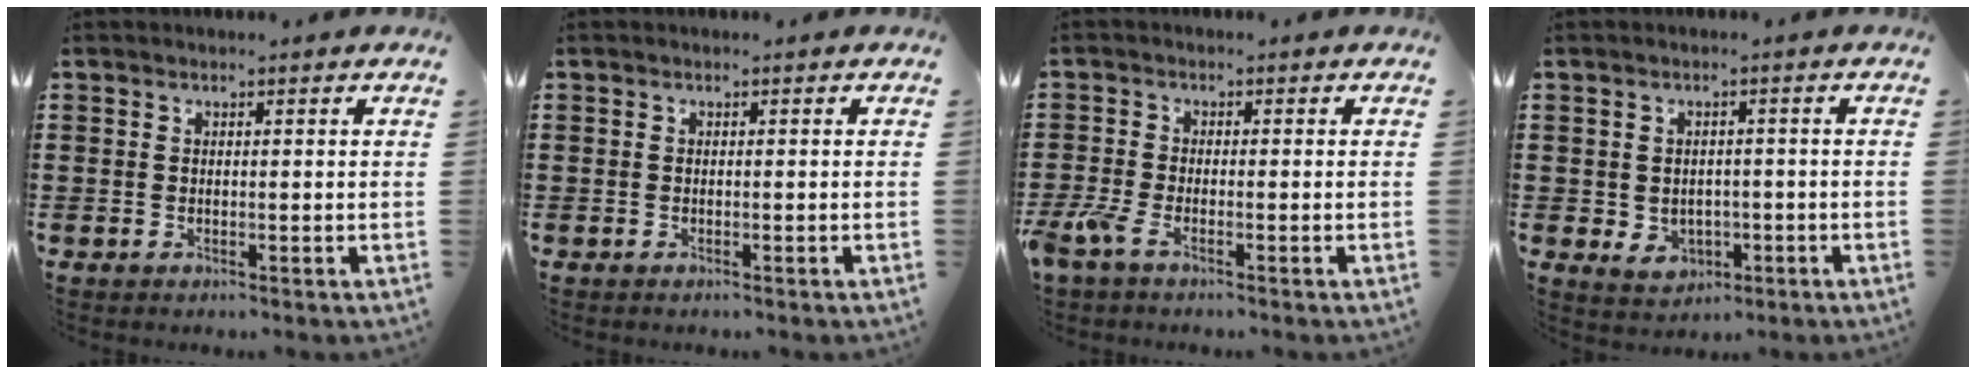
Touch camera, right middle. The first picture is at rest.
{"total": 0.0}
{"total": 3.0, "force": [-2.0, 0.9, 2.1], "torque": [-0.069, -0.011, -0.047]}
{"total": 2.4, "force": [-0.4, 2.1, 1.0], "torque": [-0.021, -0.001, -0.013]}